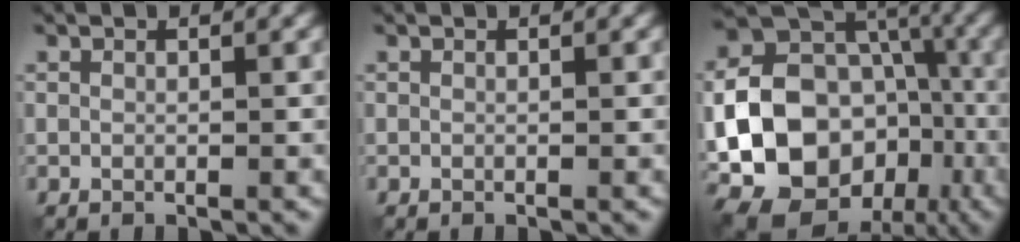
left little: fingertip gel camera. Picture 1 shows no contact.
{"total": 0.0}
{"total": 20.4, "force": [-5.1, 17.0, 10.1], "torque": [-0.202, -0.026, -0.083]}